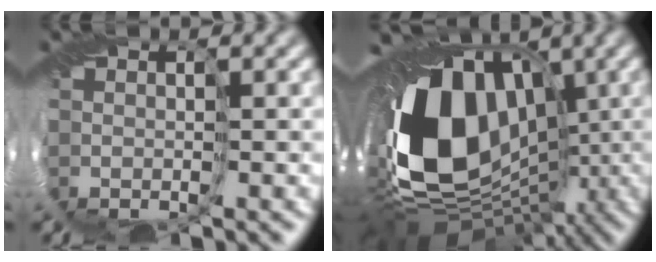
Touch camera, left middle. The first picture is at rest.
{"total": 17.4, "force": [-1.1, 12.2, 12.3], "torque": [-0.239, 0.001, -0.031]}